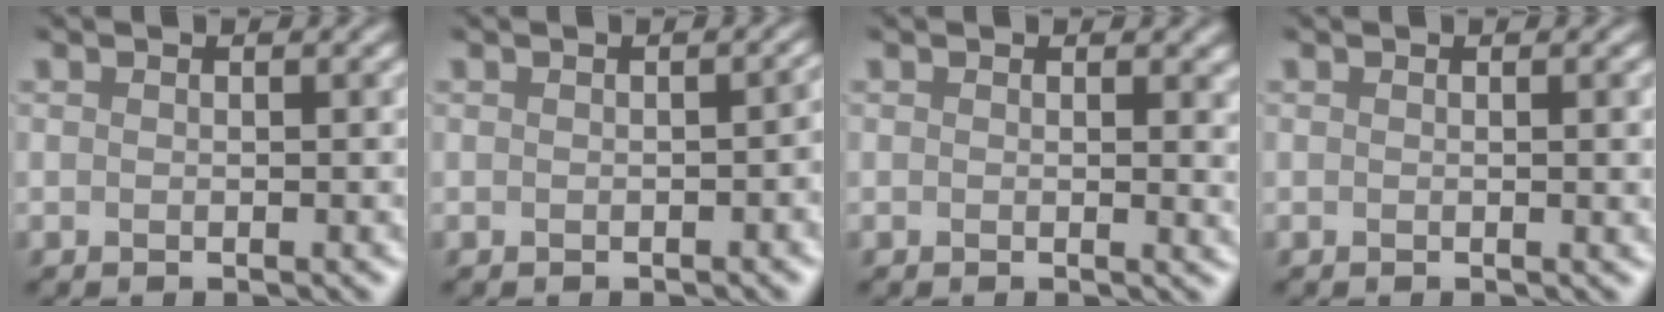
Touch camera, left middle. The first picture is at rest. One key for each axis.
{"total": 1.9, "fx": -0.8, "fy": 0.8, "fz": 1.5, "tx": -0.006, "ty": 0.004, "tz": -0.008}
{"total": 1.1, "fx": 0.5, "fy": 0.4, "fz": 0.9, "tx": -0.011, "ty": -0.004, "tz": 0.005}
{"total": 1.4, "fx": 0.3, "fy": 0.6, "fz": 1.2, "tx": -0.002, "ty": -0.002, "tz": -0.004}